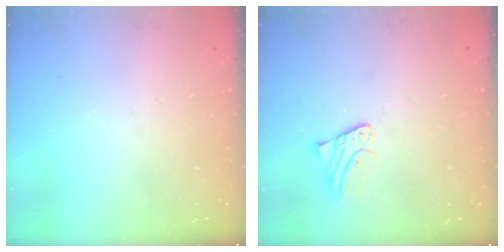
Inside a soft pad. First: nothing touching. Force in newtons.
{"total": 2.0, "press": 2.0, "slide": 0.0}